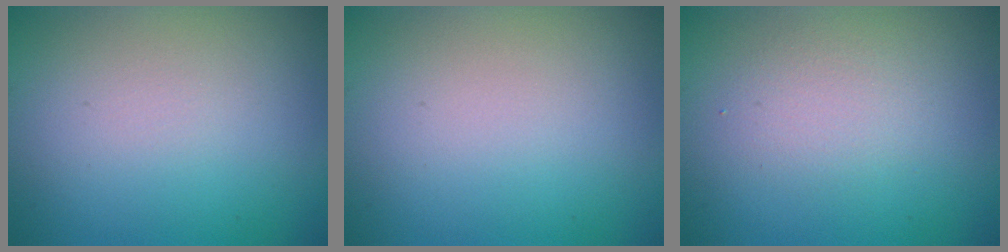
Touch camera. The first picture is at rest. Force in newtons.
{"total": 0.0}
{"total": 2.0, "press": 2.0, "slide": 0.1}